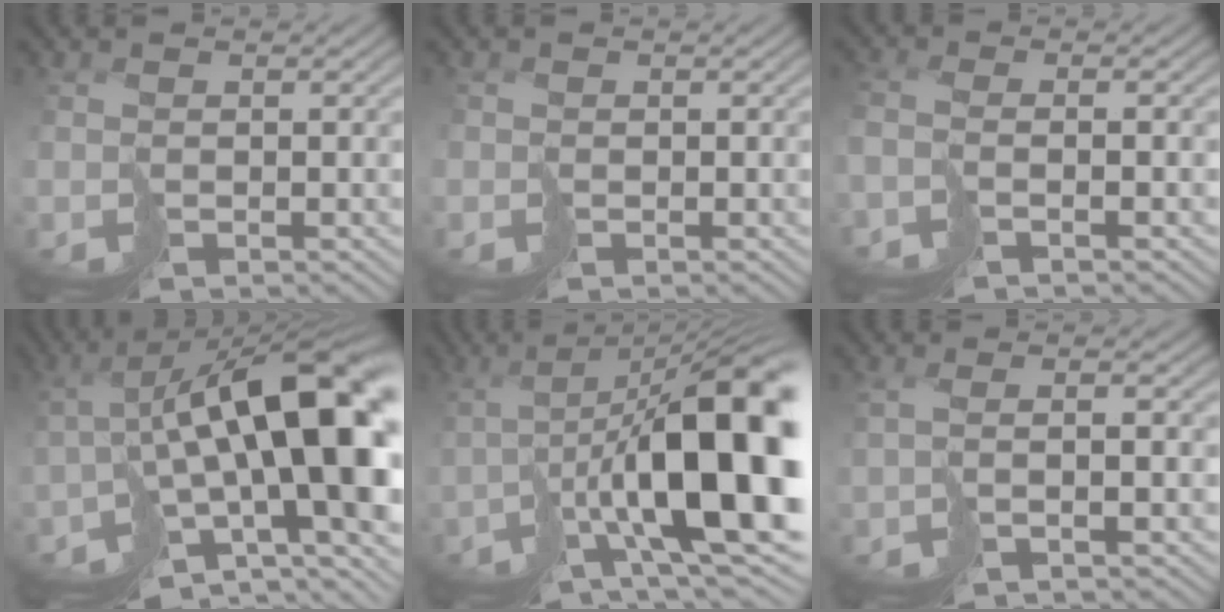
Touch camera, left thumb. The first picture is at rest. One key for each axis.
{"total": 0.8, "fx": -0.2, "fy": 0.8, "fz": 0.1, "tx": -0.003, "ty": -0.001, "tz": -0.007}
{"total": 2.5, "fx": -1.7, "fy": -0.2, "fz": 1.8, "tx": -0.047, "ty": 0.004, "tz": -0.038}
{"total": 19.2, "fx": -1.9, "fy": 7.6, "fz": 17.6, "tx": -0.232, "ty": -0.010, "tz": -0.016}
{"total": 17.8, "fx": -2.2, "fy": 6.0, "fz": 16.6, "tx": -0.270, "ty": -0.014, "tz": -0.022}
{"total": 2.5, "fx": -0.3, "fy": -0.4, "fz": 2.5, "tx": -0.054, "ty": 0.002, "tz": -0.003}